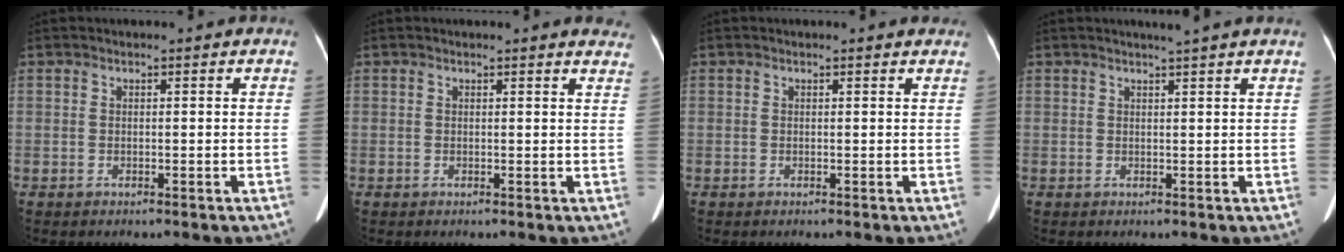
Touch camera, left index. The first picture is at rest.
{"total": 5.4, "force": [5.2, 0.8, 1.2], "torque": [0.003, -0.016, 0.026]}
{"total": 2.5, "force": [2.4, 0.5, 0.5], "torque": [-0.010, 0.001, 0.014]}
{"total": 2.8, "force": [2.3, -0.7, 1.2], "torque": [-0.016, 0.002, 0.030]}